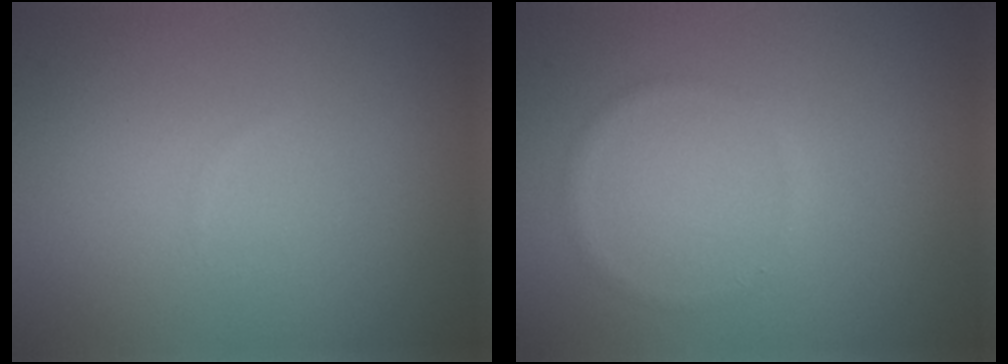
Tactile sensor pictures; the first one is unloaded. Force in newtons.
{"total": 0.8, "press": 0.8, "slide": 0.2}